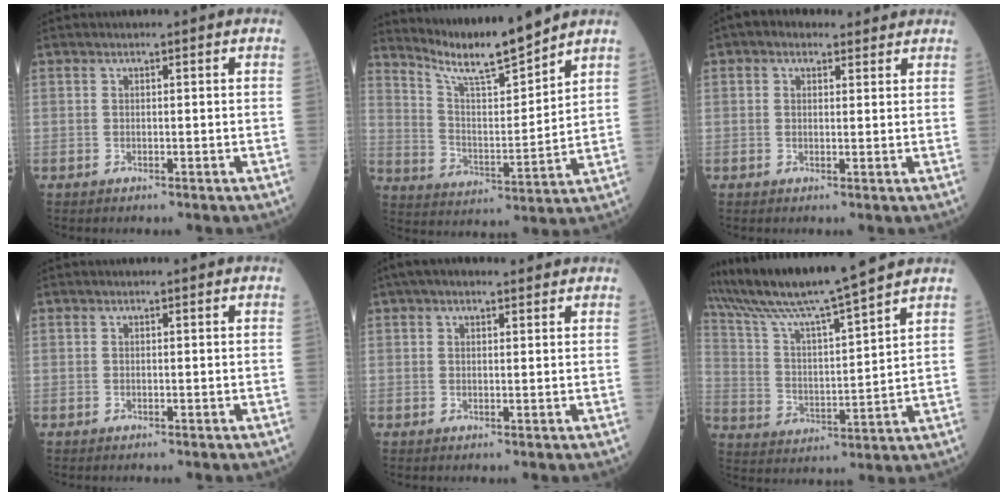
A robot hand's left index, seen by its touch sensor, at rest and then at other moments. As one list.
[{"total": 10.9, "force": [10.3, -0.6, 3.7], "torque": [-0.075, -0.007, 0.191]}, {"total": 3.7, "force": [2.6, 2.2, 1.5], "torque": [-0.027, 0.029, 0.040]}, {"total": 0.0}, {"total": 4.6, "force": [3.5, 1.6, 2.5], "torque": [-0.039, 0.037, 0.055]}, {"total": 15.8, "force": [14.0, -1.4, 7.1], "torque": [-0.139, 0.011, 0.244]}]